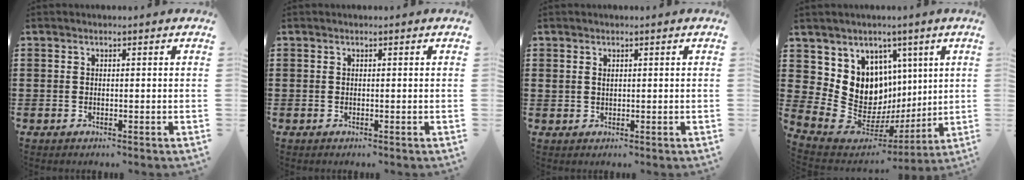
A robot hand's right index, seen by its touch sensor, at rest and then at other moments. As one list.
[{"total": 0.0}, {"total": 0.8, "force": [0.4, 0.5, 0.4], "torque": [-0.010, 0.003, 0.008]}, {"total": 11.9, "force": [1.8, 10.9, 4.2], "torque": [-0.124, -0.040, 0.046]}]